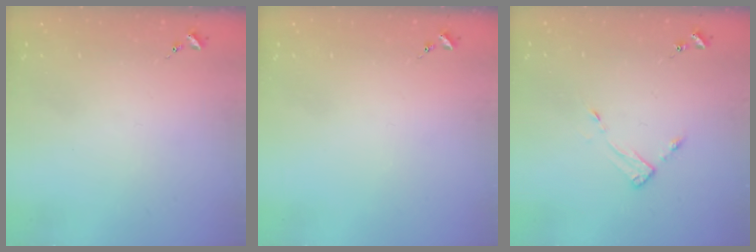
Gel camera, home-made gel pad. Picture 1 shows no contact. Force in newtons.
{"total": 0.0}
{"total": 3.4, "press": 3.4, "slide": 0.4}